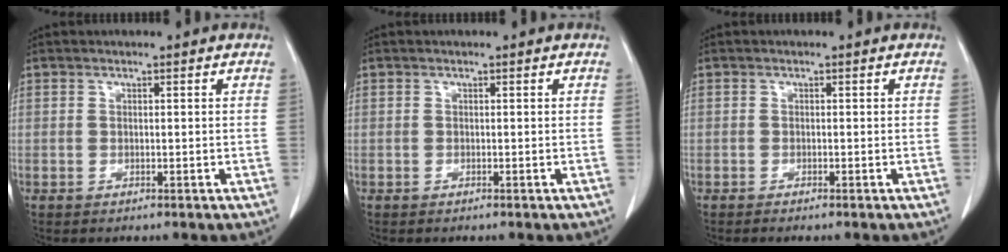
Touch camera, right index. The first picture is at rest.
{"total": 0.0}
{"total": 1.0, "force": [-0.8, 0.0, 0.5], "torque": [-0.011, -0.001, -0.012]}